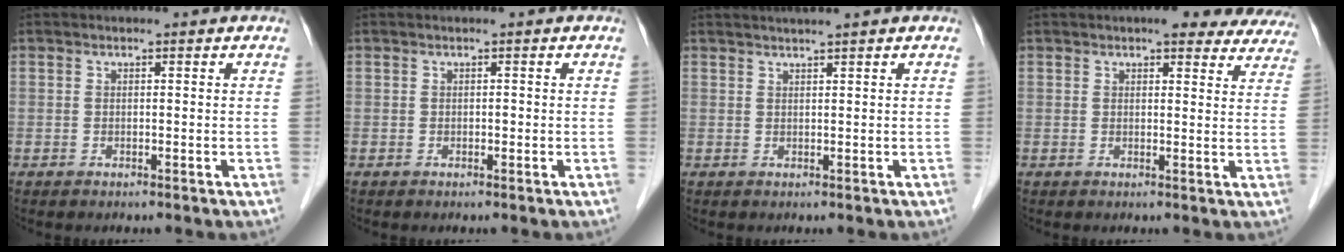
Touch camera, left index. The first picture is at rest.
{"total": 0.0}
{"total": 2.2, "force": [1.9, -0.6, 1.0], "torque": [-0.008, 0.011, 0.037]}
{"total": 12.1, "force": [10.6, 3.6, 4.4], "torque": [-0.017, -0.002, 0.098]}